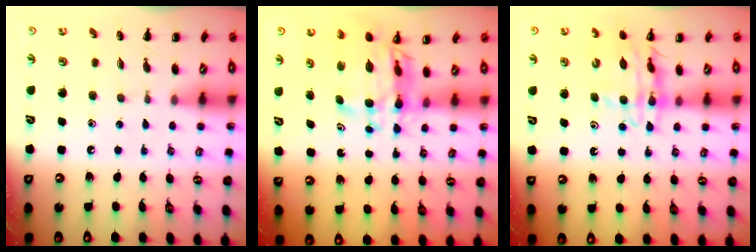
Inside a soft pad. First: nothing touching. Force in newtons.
{"total": 8.6, "press": 8.0, "slide": 3.2}
{"total": 12.0, "press": 11.3, "slide": 3.9}